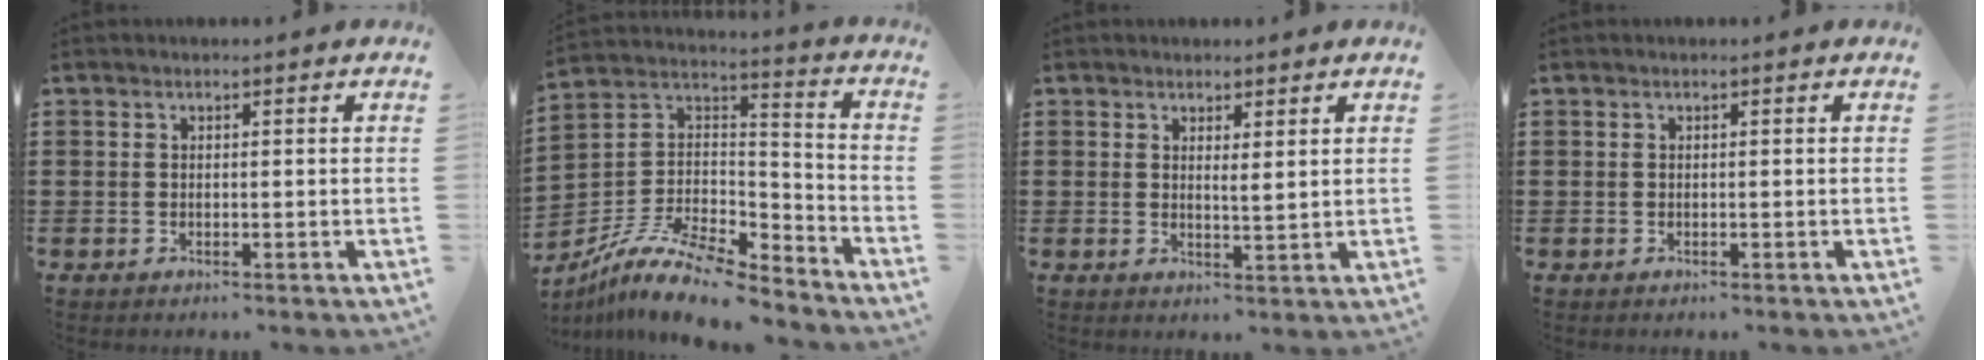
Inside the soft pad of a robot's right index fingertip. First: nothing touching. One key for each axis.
{"total": 11.4, "fx": -9.4, "fy": 2.9, "fz": 5.8, "tx": -0.118, "ty": 0.020, "tz": -0.186}
{"total": 1.7, "fx": 1.4, "fy": 0.1, "fz": 0.9, "tx": -0.013, "ty": 0.000, "tz": 0.025}
{"total": 0.0}